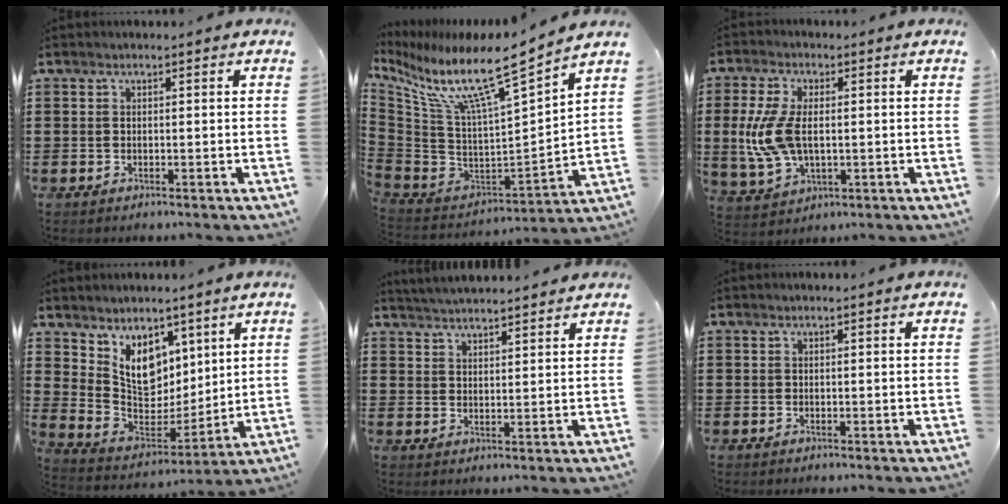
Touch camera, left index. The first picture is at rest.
{"total": 10.5, "force": [7.2, 0.7, 7.6], "torque": [-0.163, -0.066, 0.111]}
{"total": 8.9, "force": [0.0, 4.8, 7.5], "torque": [-0.186, -0.001, -0.008]}
{"total": 8.8, "force": [5.4, 6.1, 3.2], "torque": [-0.075, -0.031, 0.106]}
{"total": 3.1, "force": [3.1, -0.4, 0.0], "torque": [-0.011, -0.013, 0.058]}
{"total": 0.0}